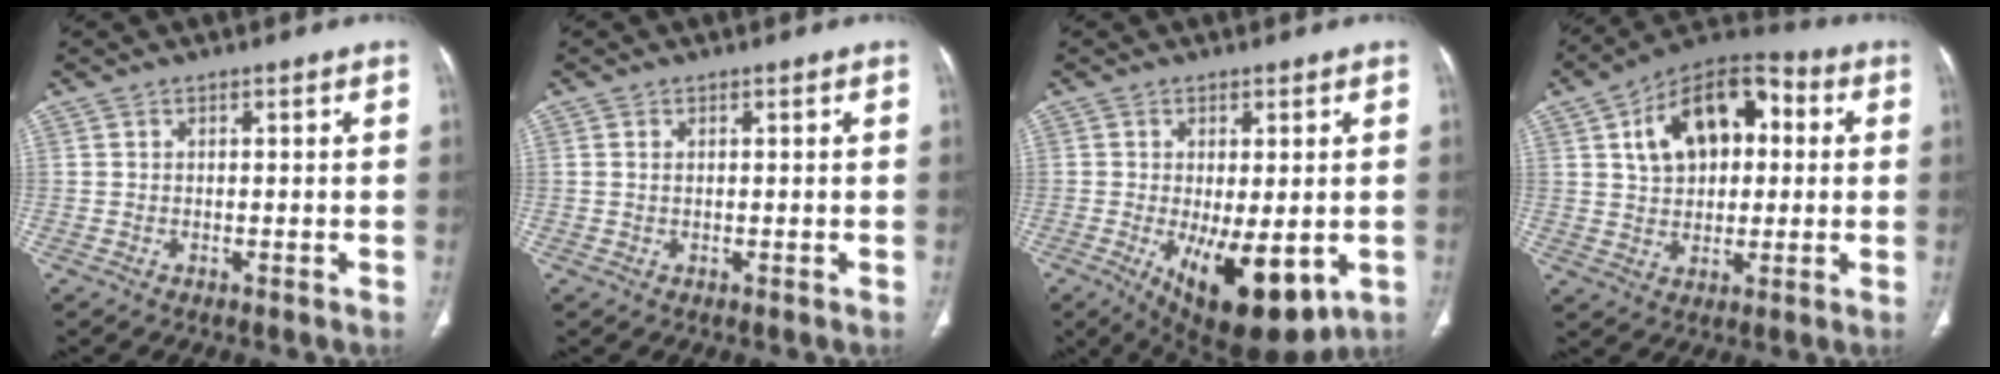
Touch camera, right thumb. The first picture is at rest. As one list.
[{"total": 0.7, "force": [0.2, 0.4, 0.6], "torque": [-0.019, 0.006, 0.008]}, {"total": 14.5, "force": [-4.2, 6.2, 12.4], "torque": [-0.182, -0.022, -0.042]}, {"total": 16.8, "force": [3.9, 10.6, 12.5], "torque": [-0.166, 0.020, 0.056]}]